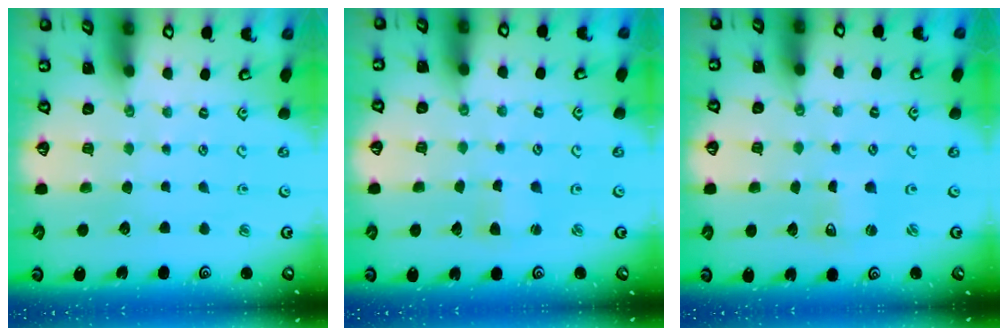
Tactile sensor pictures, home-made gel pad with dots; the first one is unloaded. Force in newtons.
{"total": 2.9, "press": 2.9, "slide": 0.3}
{"total": 0.0}